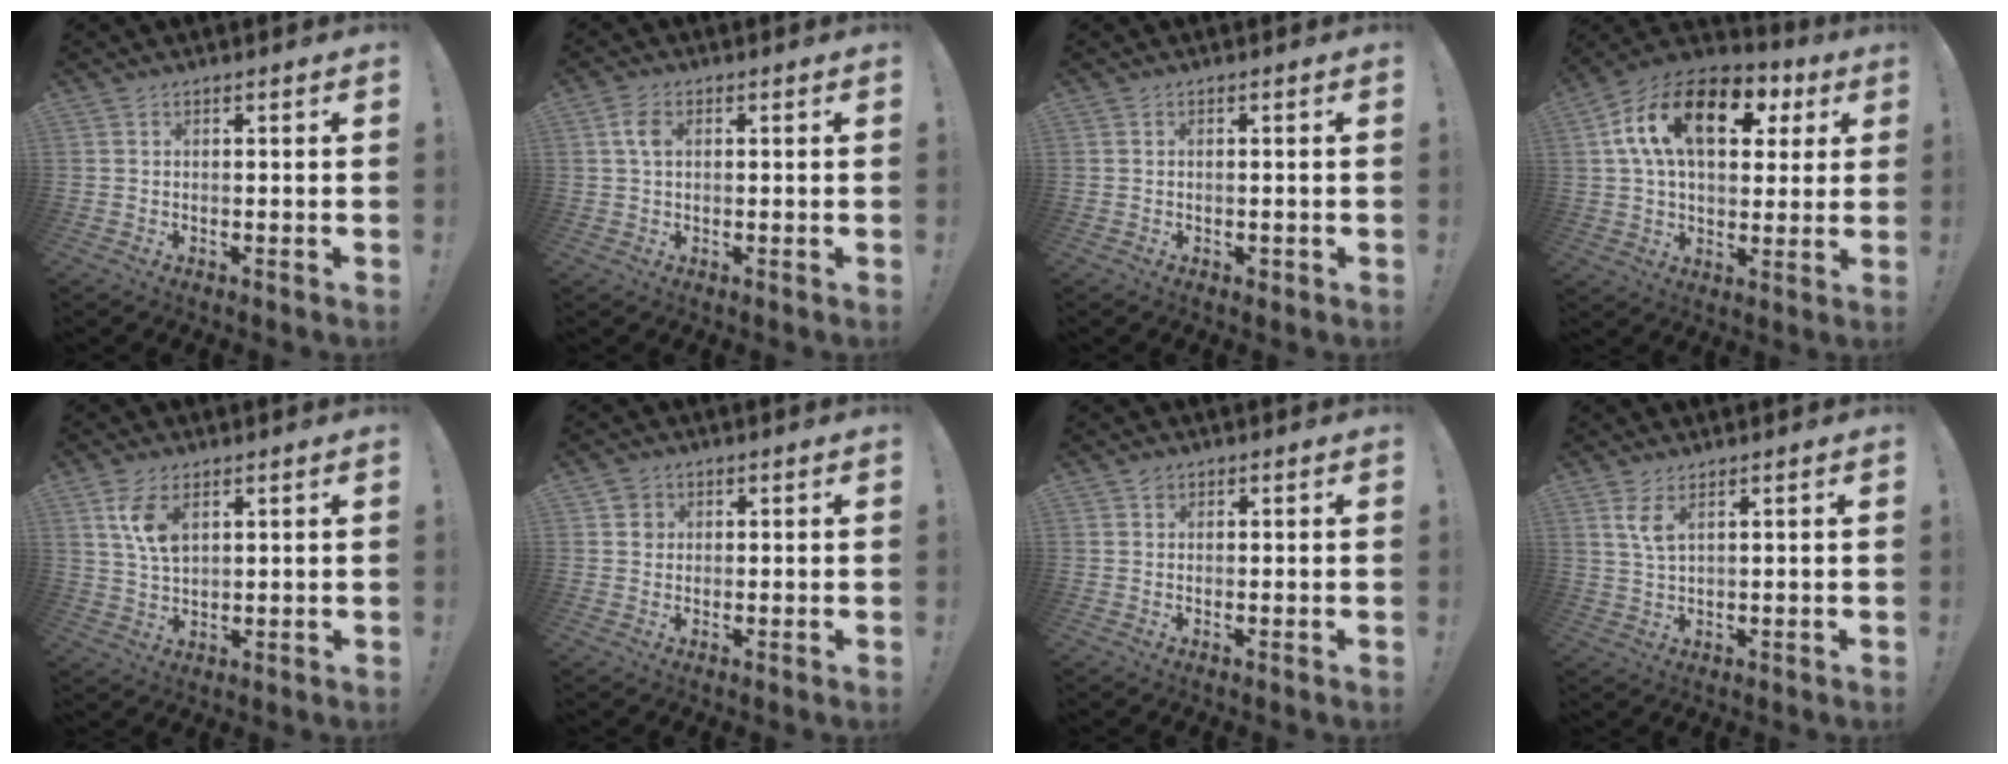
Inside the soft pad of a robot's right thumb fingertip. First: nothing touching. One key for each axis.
{"total": 4.2, "fx": 1.0, "fy": 2.7, "fz": 3.0, "tx": -0.046, "ty": 0.002, "tz": 0.016}
{"total": 0.8, "fx": -0.2, "fy": 0.6, "fz": 0.4, "tx": -0.009, "ty": 0.004, "tz": -0.001}
{"total": 20.1, "fx": 6.8, "fy": 11.8, "fz": 14.8, "tx": -0.239, "ty": -0.010, "tz": 0.111}
{"total": 8.0, "fx": 3.7, "fy": 4.2, "fz": 5.7, "tx": -0.102, "ty": -0.015, "tz": 0.065}
{"total": 2.6, "fx": 0.7, "fy": 2.5, "fz": 0.5, "tx": -0.006, "ty": 0.003, "tz": 0.012}
{"total": 1.0, "fx": 0.7, "fy": 0.7, "fz": 0.0, "tx": 0.001, "ty": 0.001, "tz": 0.014}
{"total": 4.3, "fx": 2.3, "fy": 1.1, "fz": 3.4, "tx": -0.058, "ty": -0.011, "tz": 0.038}